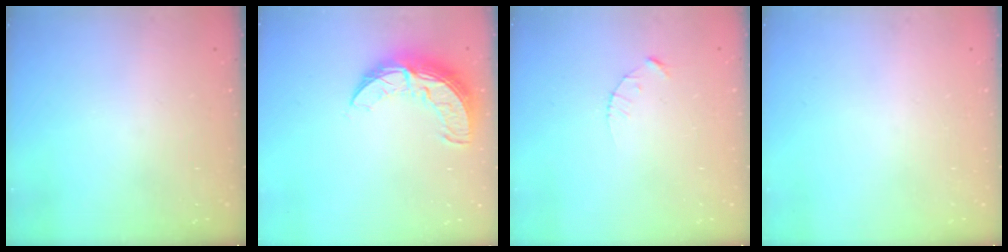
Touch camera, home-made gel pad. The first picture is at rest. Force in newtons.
{"total": 12.2, "press": 12.2, "slide": 1.1}
{"total": 2.1, "press": 2.1, "slide": 0.3}
{"total": 0.0}